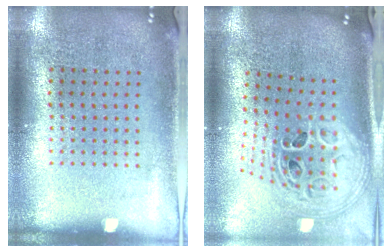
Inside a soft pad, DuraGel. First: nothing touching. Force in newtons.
{"total": 3.0, "press": 2.1, "slide": 2.1}